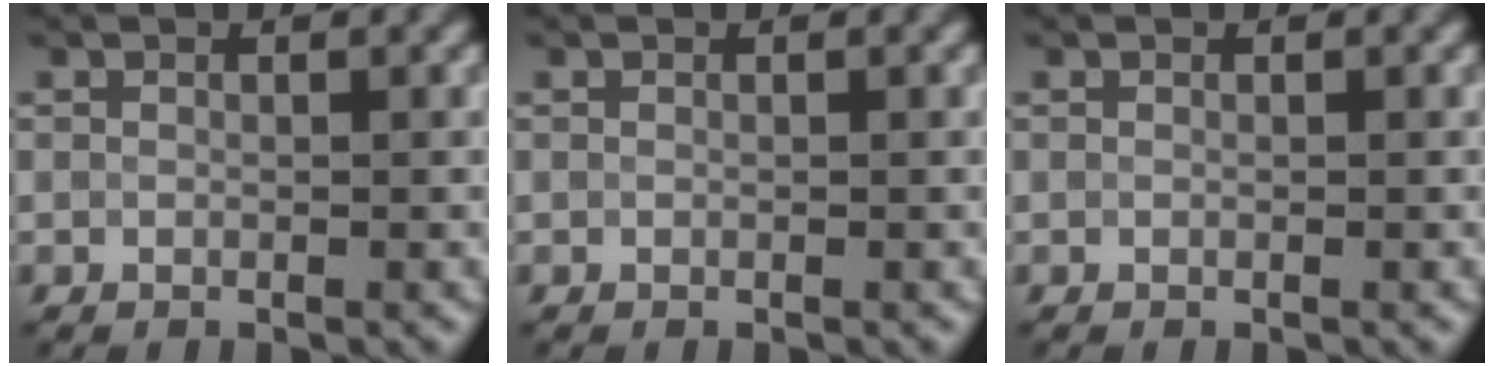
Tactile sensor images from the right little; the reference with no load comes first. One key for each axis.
{"total": 0.0}
{"total": 0.0}